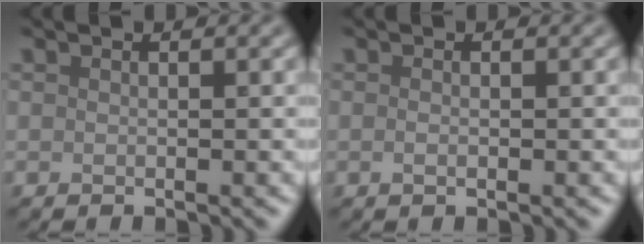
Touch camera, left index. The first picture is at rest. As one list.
[{"total": 0.7, "force": [-0.1, 0.3, 0.6], "torque": [-0.013, -0.003, -0.002]}]